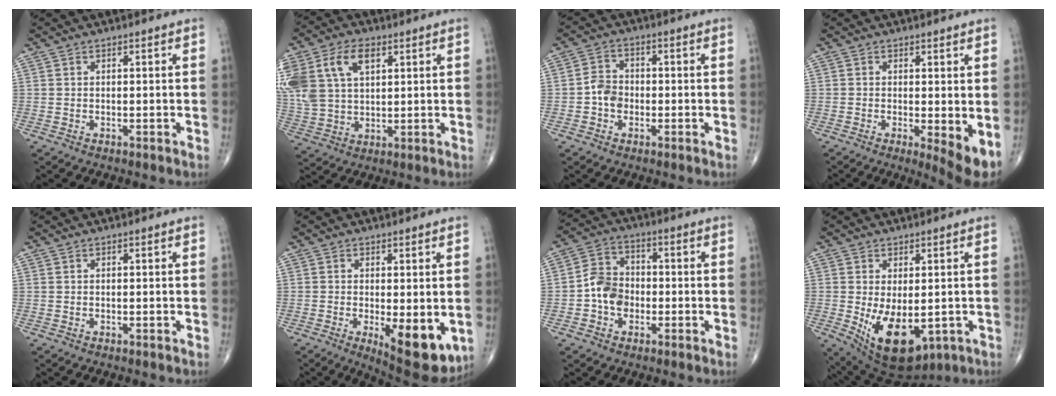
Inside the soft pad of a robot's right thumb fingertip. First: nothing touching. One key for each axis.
{"total": 17.1, "fx": 6.3, "fy": 10.8, "fz": 11.6, "tx": -0.268, "ty": 0.011, "tz": 0.124}
{"total": 4.5, "fx": -1.1, "fy": 3.7, "fz": 2.3, "tx": -0.028, "ty": 0.016, "tz": -0.027}
{"total": 5.5, "fx": -0.5, "fy": 1.5, "fz": 5.3, "tx": -0.080, "ty": -0.017, "tz": -0.011}
{"total": 0.0}
{"total": 10.9, "fx": -2.5, "fy": 4.1, "fz": 9.8, "tx": -0.127, "ty": -0.023, "tz": -0.024}
{"total": 7.7, "fx": -1.7, "fy": 6.1, "fz": 4.3, "tx": -0.057, "ty": 0.028, "tz": -0.042}
{"total": 12.6, "fx": -2.7, "fy": 6.8, "fz": 10.2, "tx": -0.161, "ty": -0.015, "tz": -0.018}